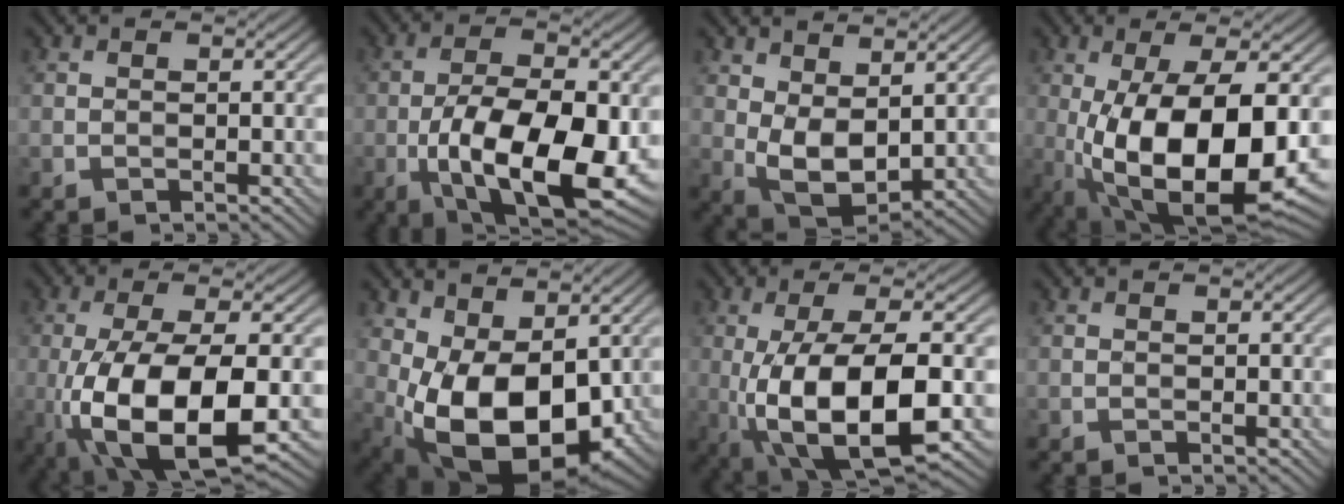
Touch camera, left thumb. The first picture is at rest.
{"total": 14.2, "force": [-4.1, 5.8, 12.2], "torque": [-0.209, -0.017, -0.072]}
{"total": 7.0, "force": [1.7, 3.8, 5.6], "torque": [-0.136, -0.005, 0.038]}
{"total": 15.8, "force": [-2.6, 6.3, 14.2], "torque": [-0.252, -0.017, -0.030]}
{"total": 13.8, "force": [-4.2, 4.6, 12.3], "torque": [-0.250, -0.017, -0.064]}
{"total": 14.8, "force": [-0.8, 8.6, 12.0], "torque": [-0.220, -0.039, 0.002]}
{"total": 13.4, "force": [-2.6, 4.1, 12.5], "torque": [-0.239, -0.006, -0.036]}
{"total": 0.0}